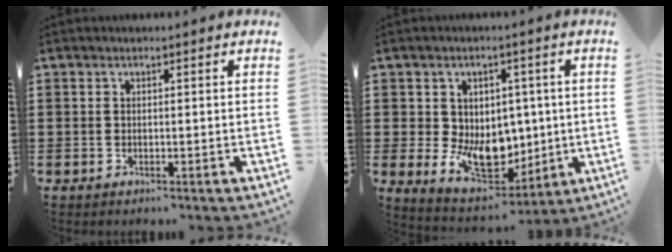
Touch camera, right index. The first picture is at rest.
{"total": 10.2, "force": [-0.5, 7.6, 6.8], "torque": [-0.118, 0.000, 0.001]}